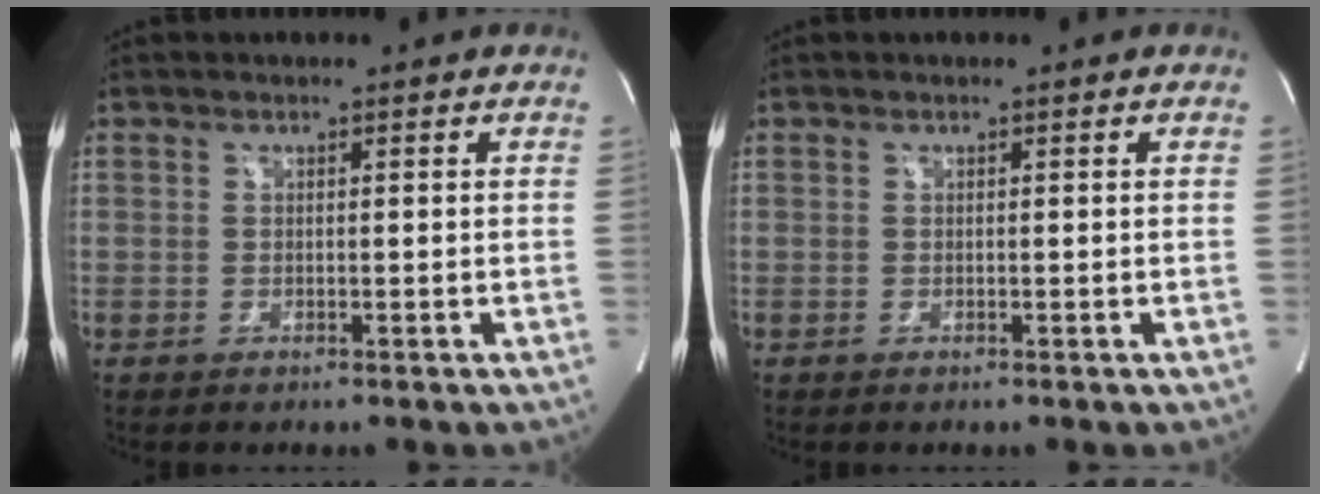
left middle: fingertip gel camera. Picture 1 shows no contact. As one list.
[{"total": 0.0}]